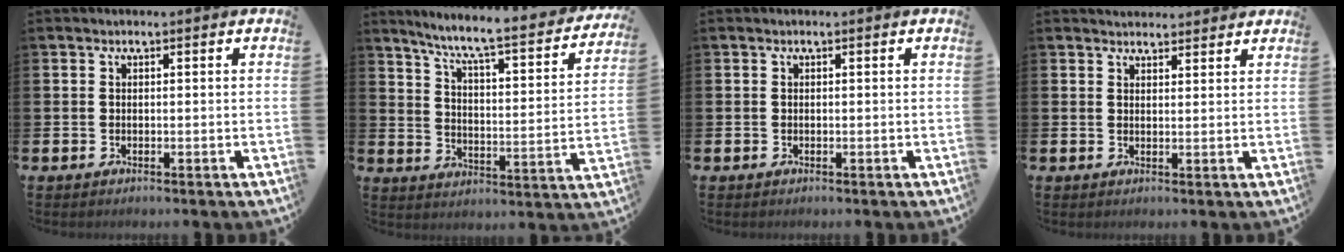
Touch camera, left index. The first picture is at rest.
{"total": 7.1, "force": [6.2, 0.5, 3.3], "torque": [-0.087, -0.053, 0.097]}
{"total": 0.0}
{"total": 2.7, "force": [2.6, 0.6, -0.1], "torque": [0.006, -0.013, 0.047]}